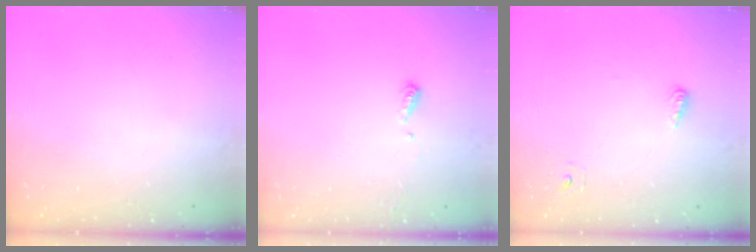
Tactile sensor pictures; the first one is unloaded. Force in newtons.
{"total": 5.3, "press": 5.3, "slide": 0.5}
{"total": 5.4, "press": 5.3, "slide": 1.2}